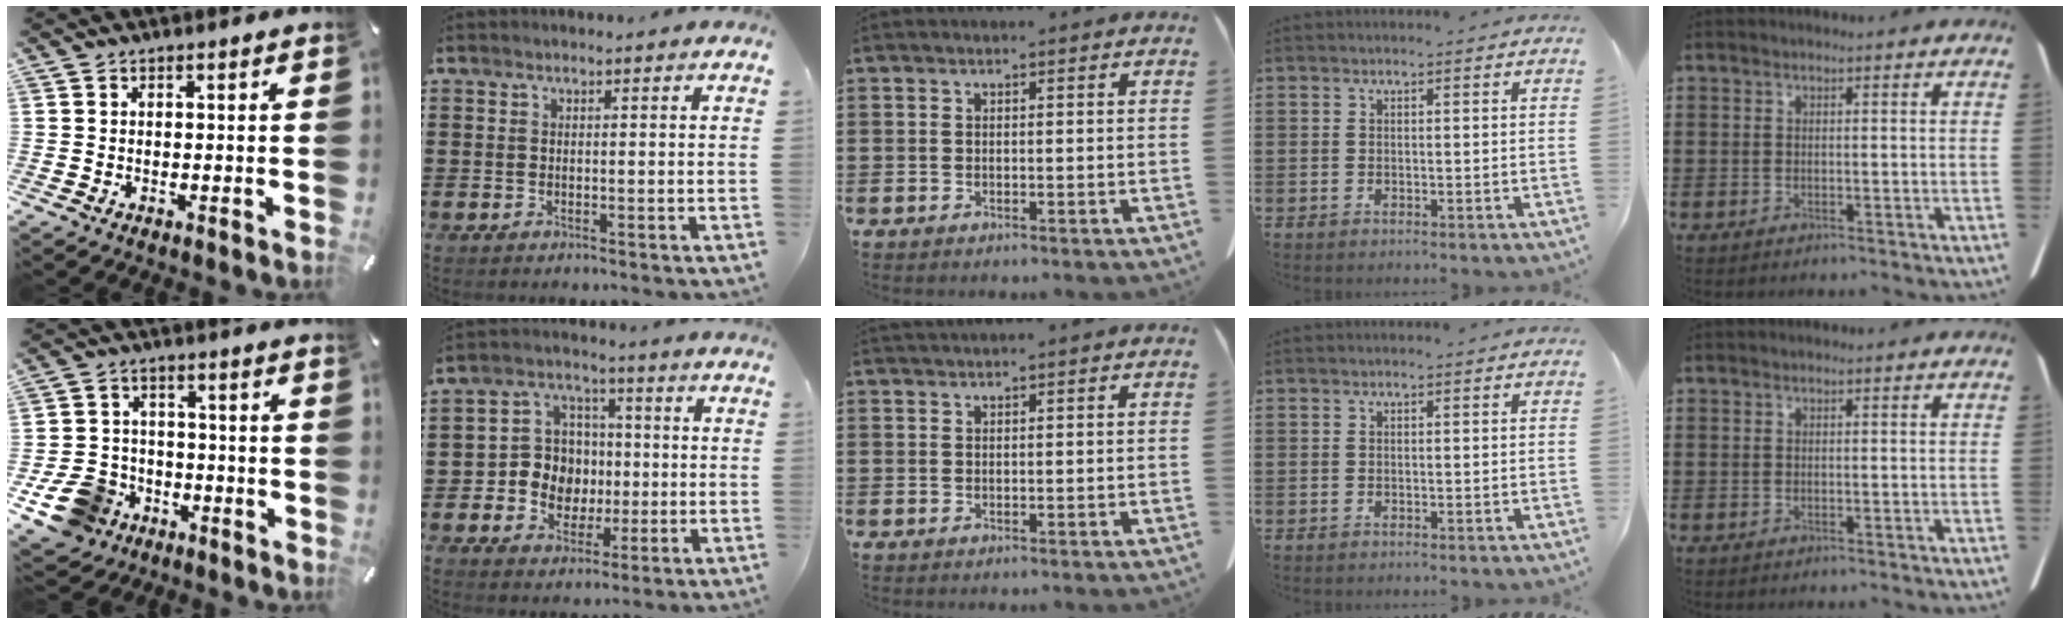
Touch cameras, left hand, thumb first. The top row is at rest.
{"thumb": {"total": 11.2, "force": [-5.2, 9.1, 3.9], "torque": [-0.091, 0.032, -0.092]}, "index": {"total": 7.7, "force": [-0.5, 7.3, 2.3], "torque": [-0.068, 0.013, -0.006]}, "middle": {"total": 0.6, "force": [0.6, -0.1, 0.1], "torque": [-0.003, -0.002, 0.012]}}